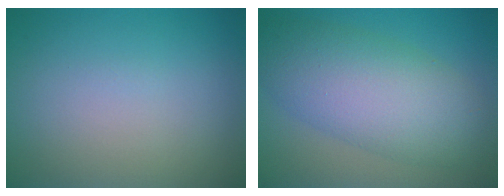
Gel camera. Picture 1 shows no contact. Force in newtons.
{"total": 8.5, "press": 8.5, "slide": 0.1}